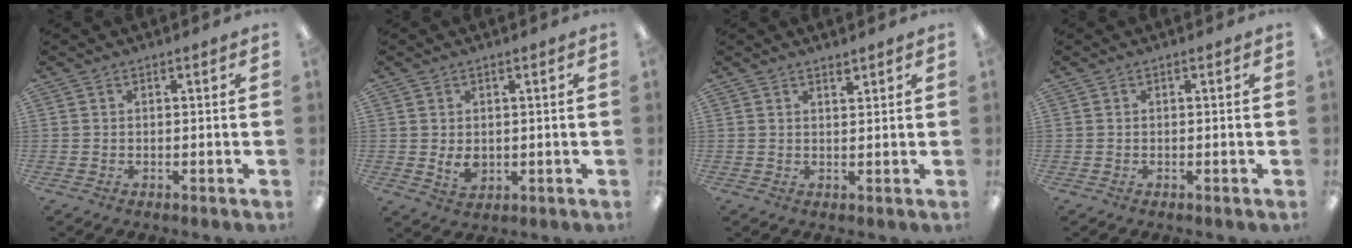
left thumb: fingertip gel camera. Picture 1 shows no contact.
{"total": 3.4, "force": [0.4, 2.3, 2.4], "torque": [-0.028, -0.004, 0.006]}
{"total": 1.6, "force": [1.5, 0.1, 0.5], "torque": [-0.011, -0.003, 0.028]}
{"total": 0.0}